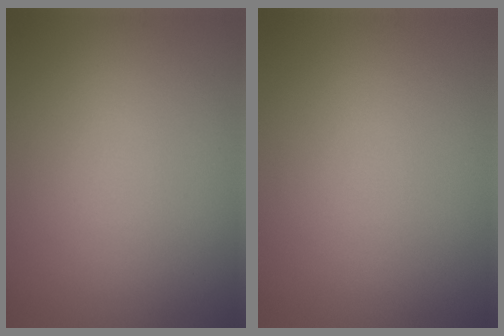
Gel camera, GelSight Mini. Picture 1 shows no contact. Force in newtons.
{"total": 0.0}